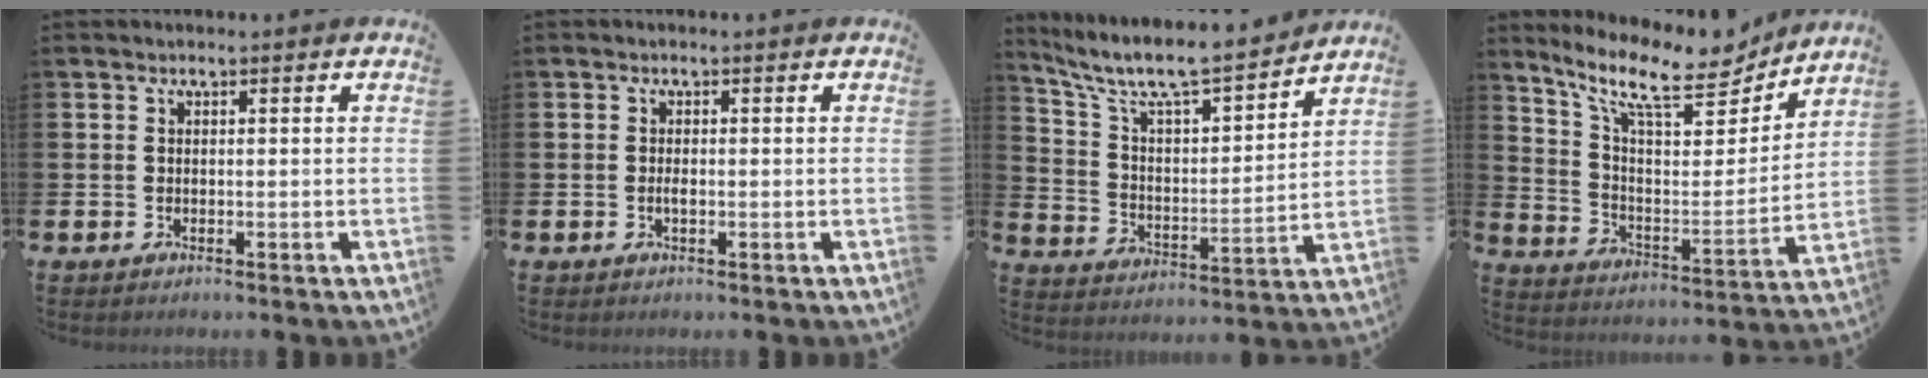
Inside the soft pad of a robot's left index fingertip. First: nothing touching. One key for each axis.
{"total": 1.0, "fx": -0.2, "fy": 0.4, "fz": 0.9, "tx": -0.014, "ty": -0.001, "tz": -0.006}
{"total": 8.7, "fx": 7.7, "fy": 1.5, "fz": 3.8, "tx": -0.105, "ty": -0.055, "tz": 0.126}
{"total": 11.6, "fx": 9.7, "fy": 3.3, "fz": 5.6, "tx": -0.130, "ty": -0.062, "tz": 0.162}